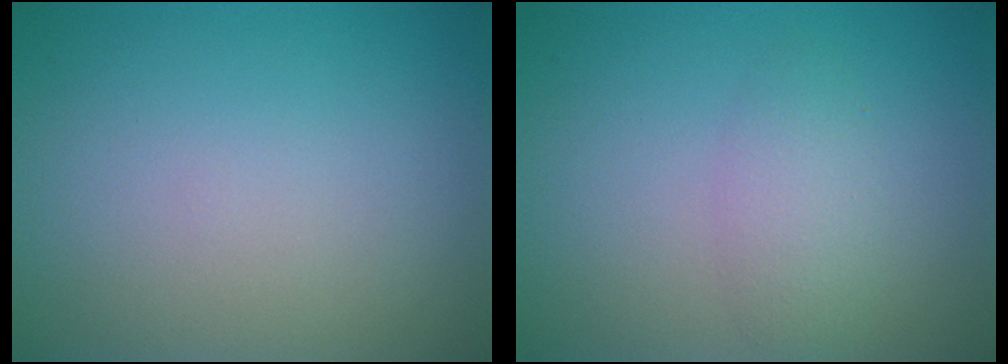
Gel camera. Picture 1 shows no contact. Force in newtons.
{"total": 2.2, "press": 2.2, "slide": 0.0}